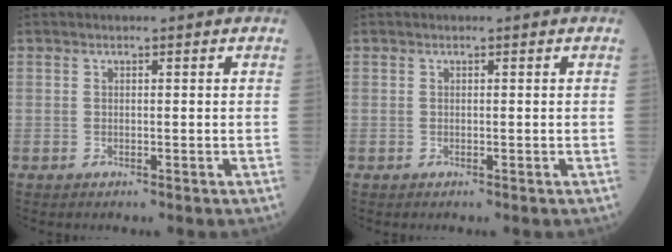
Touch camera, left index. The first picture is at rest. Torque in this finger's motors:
{"motor_torque": [-0.05, 0.02, 0.04, 0.01]}